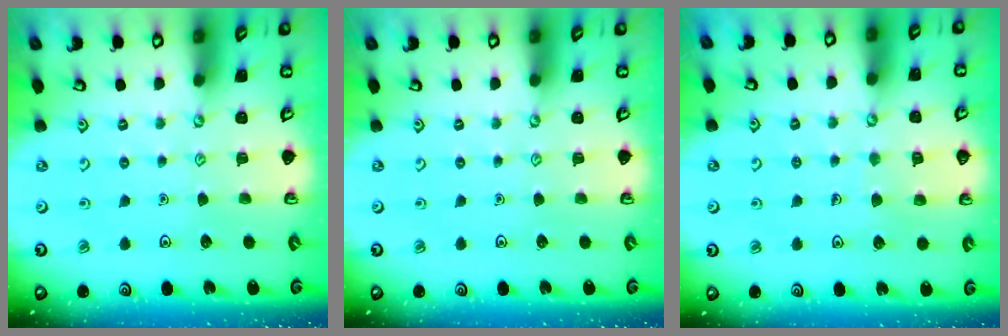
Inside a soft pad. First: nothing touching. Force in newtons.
{"total": 0.0}
{"total": 5.7, "press": 5.7, "slide": 0.6}